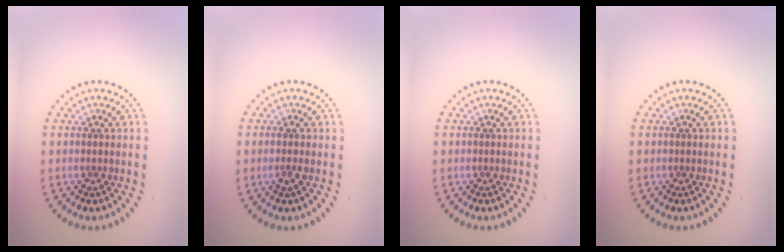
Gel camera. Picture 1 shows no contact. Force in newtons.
{"total": 0.9, "press": 0.8, "slide": 0.3}
{"total": 0.0}
{"total": 0.0}